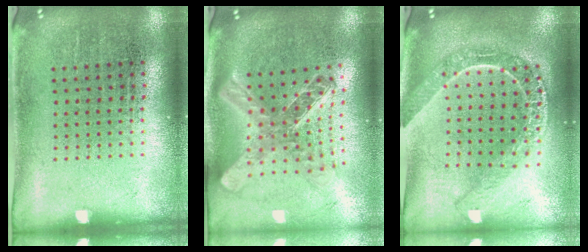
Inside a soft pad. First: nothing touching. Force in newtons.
{"total": 2.6, "press": 1.9, "slide": 1.7}
{"total": 2.2, "press": 1.9, "slide": 1.1}